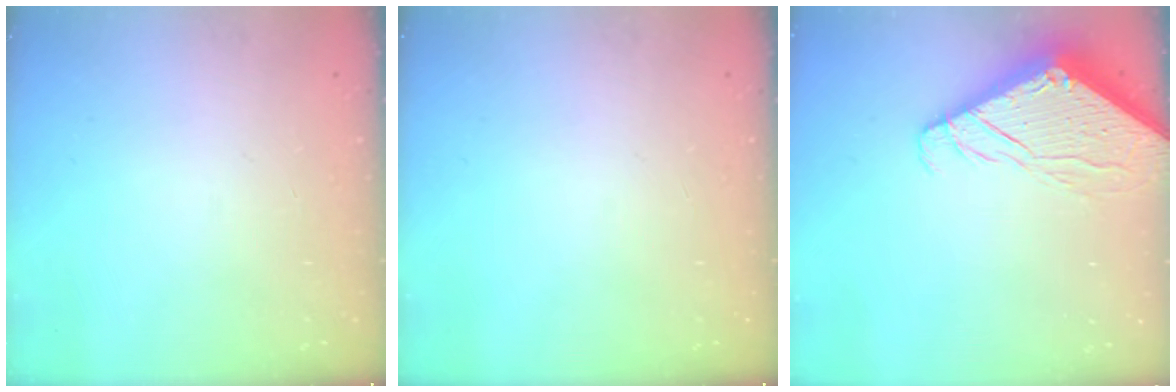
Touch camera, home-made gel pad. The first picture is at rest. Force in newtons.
{"total": 0.0}
{"total": 5.8, "press": 5.8, "slide": 0.7}